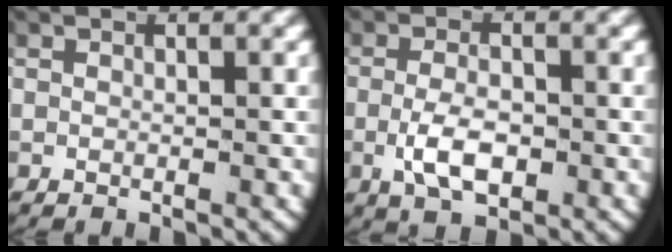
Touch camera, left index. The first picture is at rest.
{"total": 3.9, "force": [-1.1, 1.9, 3.2], "torque": [-0.065, -0.013, -0.013]}